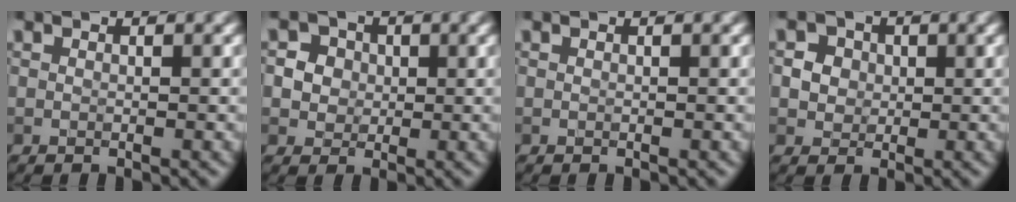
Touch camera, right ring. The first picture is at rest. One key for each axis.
{"total": 4.9, "fx": 1.6, "fy": 4.2, "fz": 1.9, "tx": -0.023, "ty": 0.018, "tz": 0.022}
{"total": 0.0}
{"total": 4.1, "fx": 1.4, "fy": 3.4, "fz": 1.7, "tx": -0.028, "ty": 0.011, "tz": 0.023}